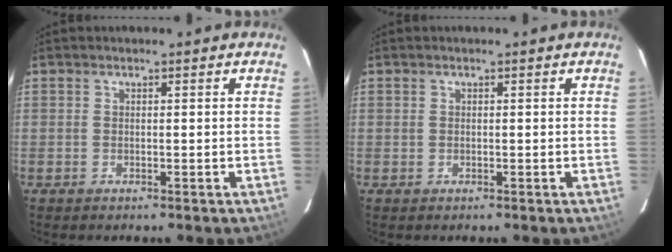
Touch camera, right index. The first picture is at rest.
{"total": 0.0}